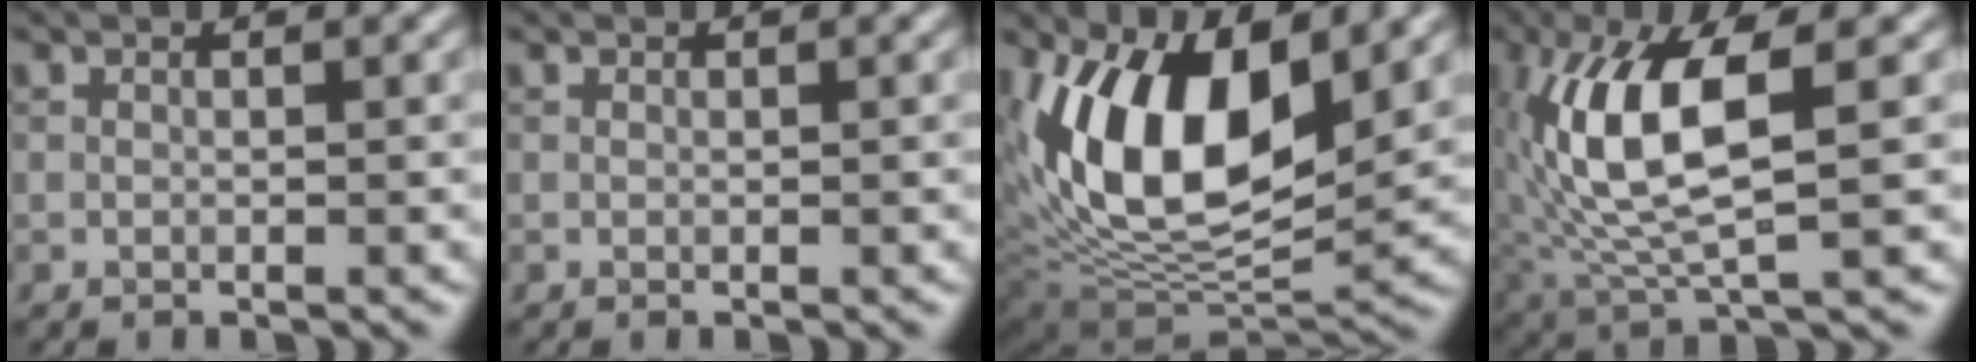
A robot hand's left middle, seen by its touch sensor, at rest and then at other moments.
{"total": 0.0}
{"total": 12.6, "force": [3.4, 6.4, 10.4], "torque": [-0.182, -0.009, 0.056]}
{"total": 8.9, "force": [1.4, 3.0, 8.3], "torque": [-0.178, 0.002, 0.028]}